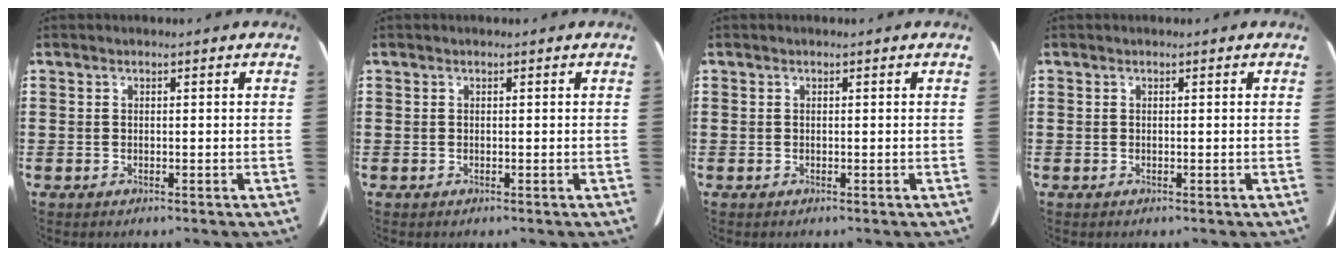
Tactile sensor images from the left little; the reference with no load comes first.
{"total": 0.0}
{"total": 0.0}
{"total": 0.0}